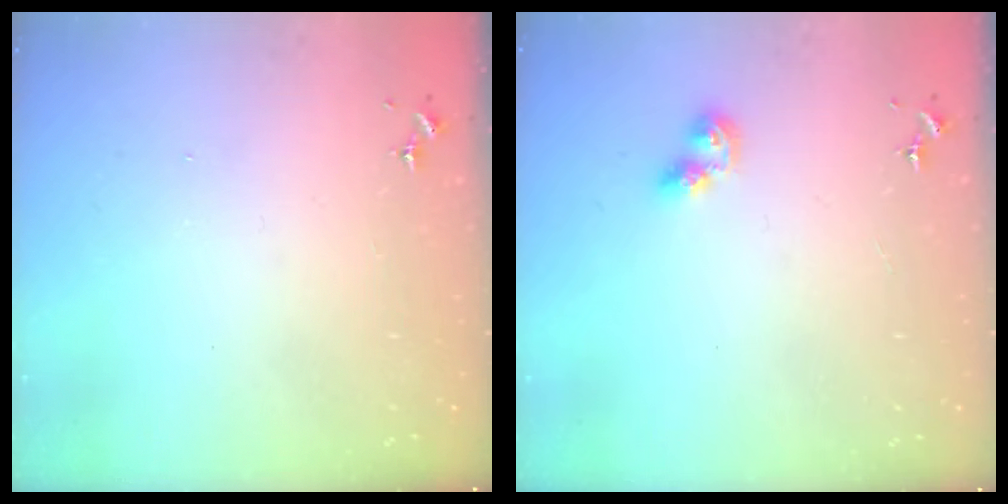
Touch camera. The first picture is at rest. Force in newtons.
{"total": 6.0, "press": 6.0, "slide": 0.3}